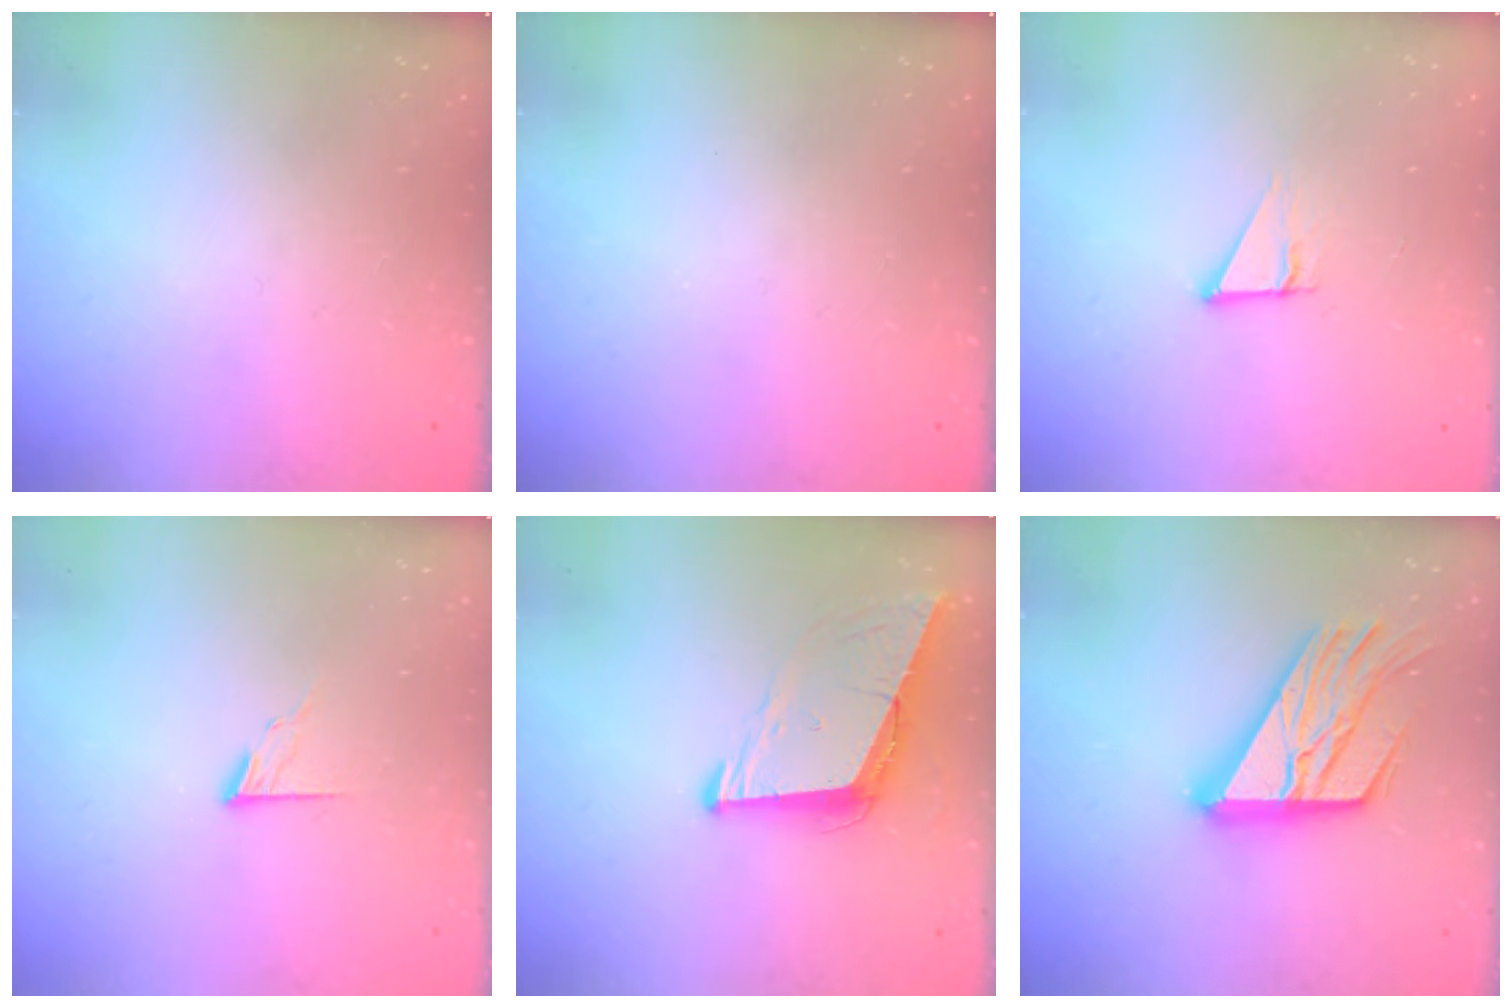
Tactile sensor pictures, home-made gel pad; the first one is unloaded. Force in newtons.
{"total": 0.0}
{"total": 3.1, "press": 2.4, "slide": 1.9}
{"total": 5.7, "press": 5.7, "slide": 0.6}
{"total": 8.9, "press": 8.2, "slide": 3.5}
{"total": 20.1, "press": 20.0, "slide": 2.1}